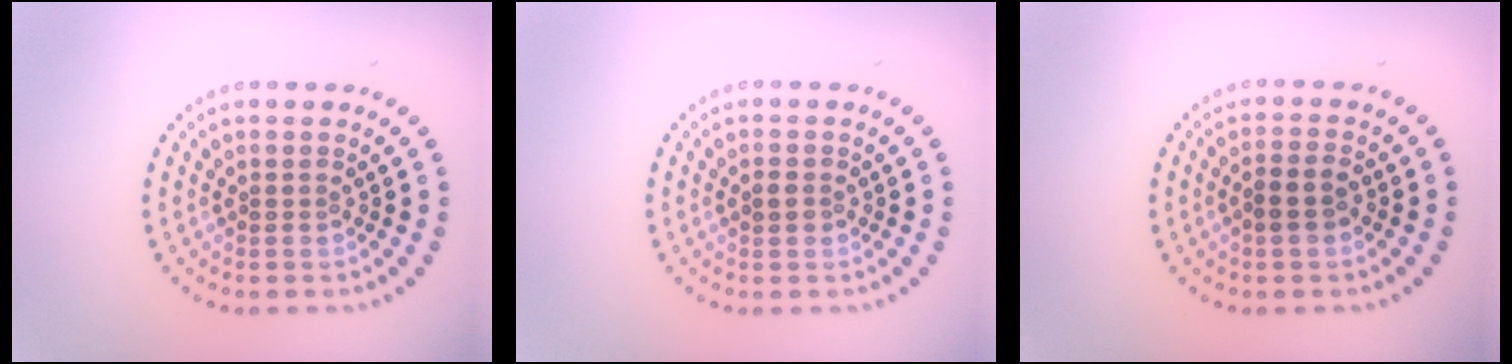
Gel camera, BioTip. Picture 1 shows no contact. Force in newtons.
{"total": 1.2, "press": 1.2, "slide": 0.2}
{"total": 2.0, "press": 1.8, "slide": 0.7}